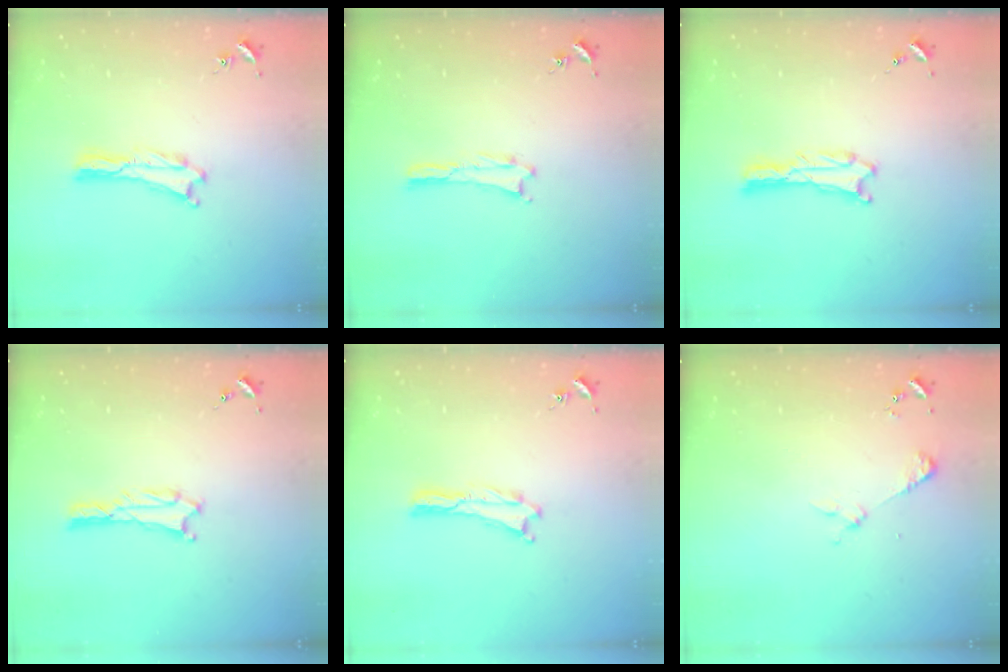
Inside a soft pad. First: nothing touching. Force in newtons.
{"total": 0.0}
{"total": 0.6, "press": 0.6, "slide": 0.1}
{"total": 1.3, "press": 1.3, "slide": 0.3}
{"total": 0.0}
{"total": 2.2, "press": 2.2, "slide": 0.2}